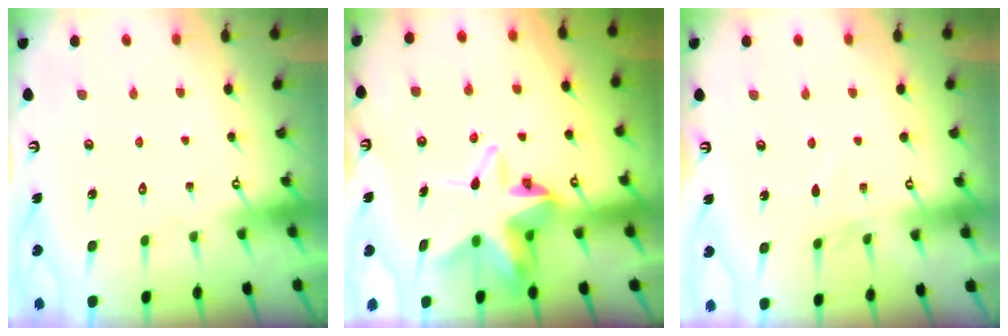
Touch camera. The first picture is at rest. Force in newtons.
{"total": 12.4, "press": 12.2, "slide": 2.1}
{"total": 4.4, "press": 4.4, "slide": 0.5}